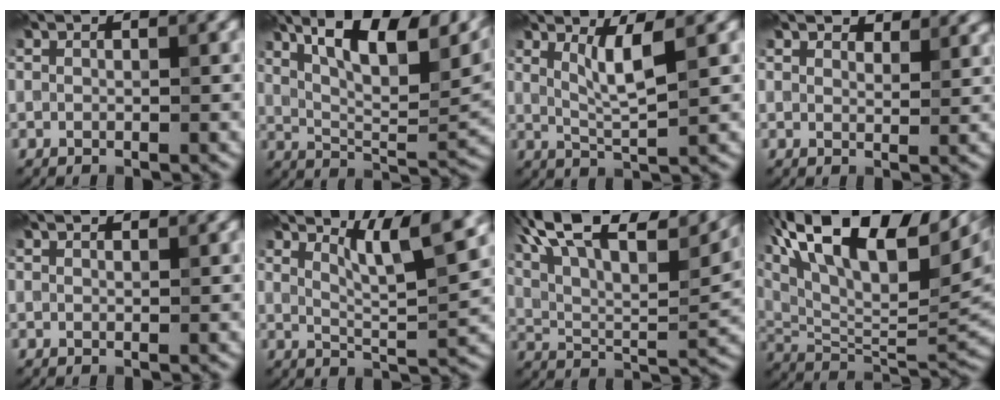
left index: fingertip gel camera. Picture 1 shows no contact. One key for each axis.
{"total": 13.0, "fx": 6.8, "fy": 4.2, "fz": 10.2, "tx": -0.159, "ty": 0.019, "tz": 0.117}
{"total": 3.2, "fx": 1.3, "fy": 0.5, "fz": 2.9, "tx": -0.056, "ty": -0.005, "tz": 0.030}
{"total": 3.2, "fx": 3.0, "fy": 0.8, "fz": 0.9, "tx": -0.019, "ty": 0.005, "tz": 0.036}
{"total": 1.0, "fx": 1.0, "fy": 0.2, "fz": 0.2, "tx": -0.007, "ty": -0.002, "tz": 0.011}
{"total": 6.7, "fx": 4.1, "fy": 1.3, "fz": 5.1, "tx": -0.073, "ty": 0.005, "tz": 0.070}
{"total": 15.1, "fx": 9.5, "fy": 5.2, "fz": 10.5, "tx": -0.191, "ty": 0.045, "tz": 0.139}
{"total": 18.4, "fx": 9.1, "fy": 8.1, "fz": 13.7, "tx": -0.247, "ty": 0.057, "tz": 0.146}